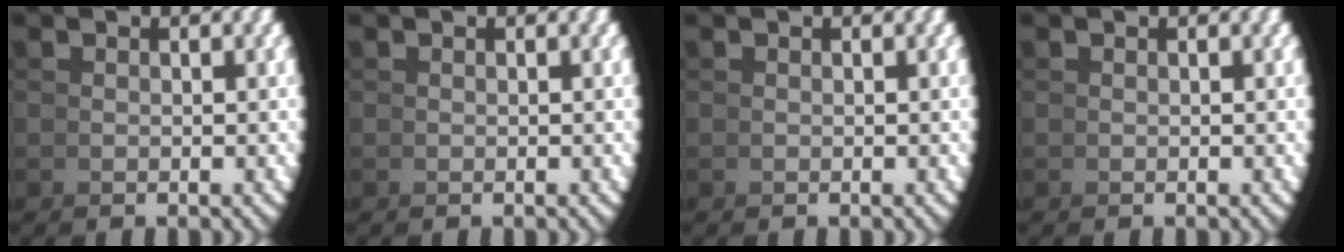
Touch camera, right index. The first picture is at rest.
{"total": 0.0}
{"total": 0.0}
{"total": 0.0}